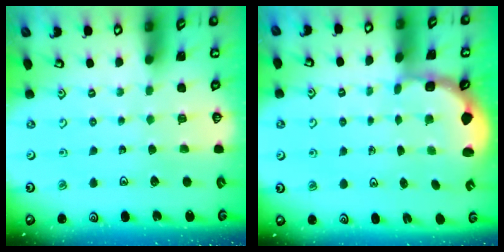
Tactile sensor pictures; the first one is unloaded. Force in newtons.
{"total": 2.7, "press": 2.1, "slide": 1.7}